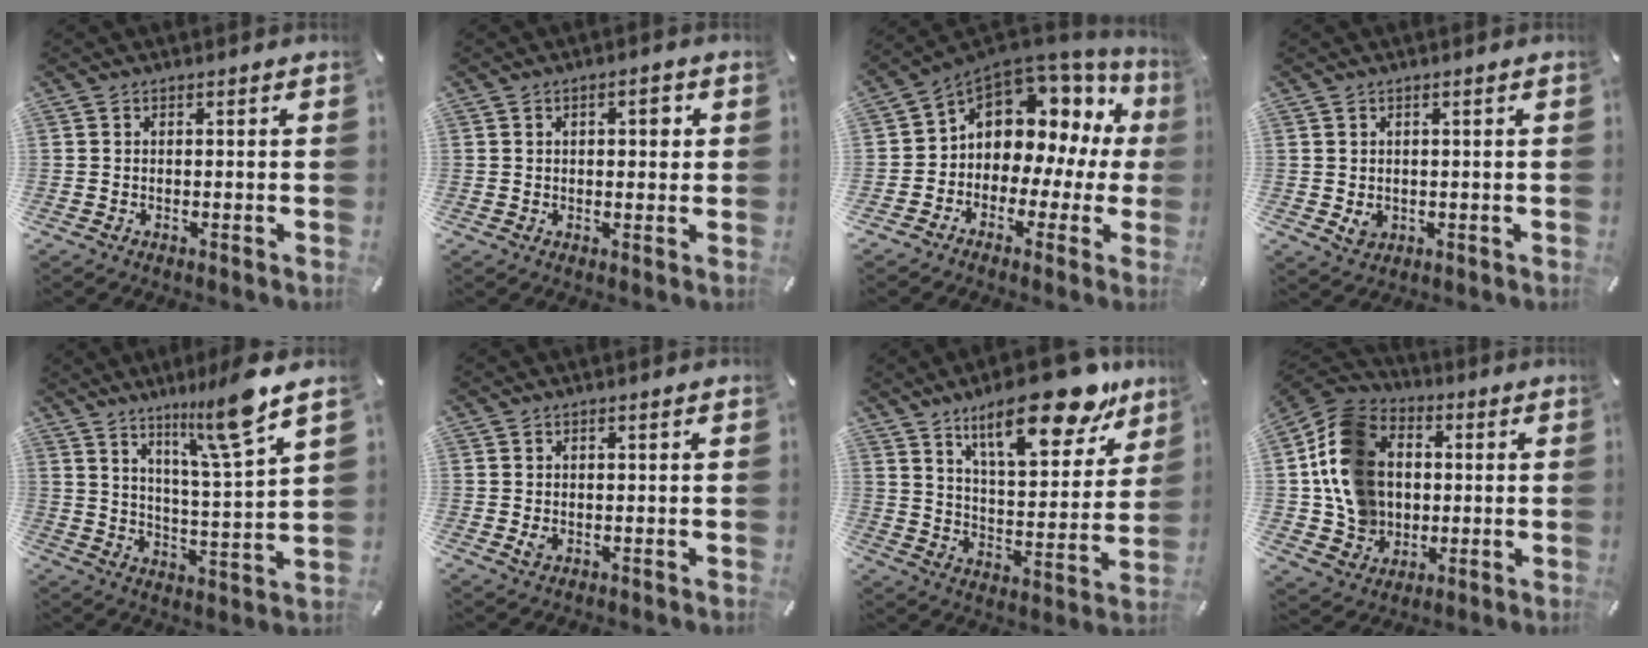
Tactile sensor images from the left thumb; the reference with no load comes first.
{"total": 3.5, "force": [0.9, 1.8, 2.9], "torque": [-0.034, 0.000, 0.006]}
{"total": 9.4, "force": [4.1, 7.5, 4.0], "torque": [-0.074, -0.046, 0.073]}
{"total": 2.7, "force": [0.1, 2.3, 1.5], "torque": [-0.010, -0.003, 0.001]}
{"total": 14.2, "force": [10.8, 1.0, 9.1], "torque": [-0.143, -0.069, 0.170]}
{"total": 1.4, "force": [0.1, 0.9, 1.1], "torque": [-0.021, 0.002, 0.001]}
{"total": 22.3, "force": [15.6, 8.2, 13.6], "torque": [-0.198, -0.096, 0.255]}
{"total": 15.9, "force": [0.9, 13.9, 7.6], "torque": [-0.167, 0.013, 0.022]}